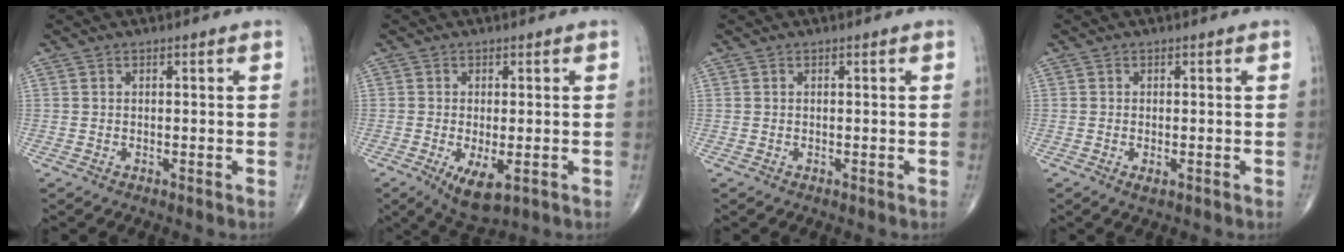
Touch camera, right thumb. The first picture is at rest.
{"total": 6.2, "force": [-2.0, 2.4, 5.4], "torque": [-0.096, -0.017, -0.025]}
{"total": 0.0}
{"total": 1.2, "force": [-0.4, 0.4, 1.0], "torque": [-0.021, -0.004, -0.007]}